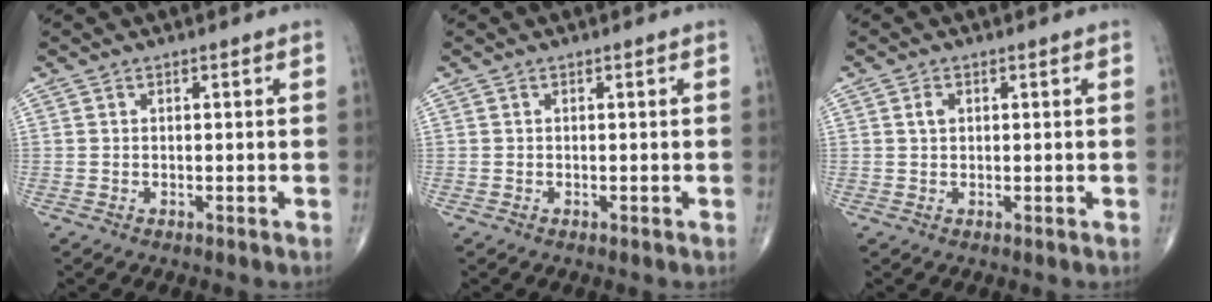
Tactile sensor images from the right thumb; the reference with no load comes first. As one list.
[{"total": 0.0}, {"total": 1.5, "force": [0.4, 1.1, 1.0], "torque": [-0.019, 0.002, 0.008]}]